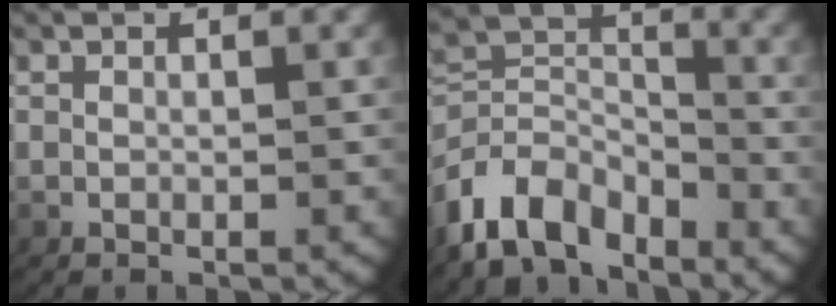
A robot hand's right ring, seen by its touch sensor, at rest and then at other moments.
{"total": 8.4, "force": [-4.6, 6.0, 3.6], "torque": [-0.070, -0.039, -0.073]}